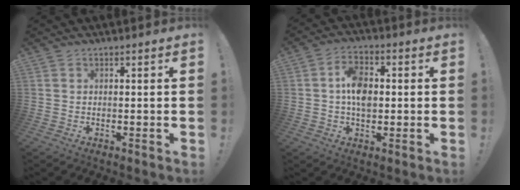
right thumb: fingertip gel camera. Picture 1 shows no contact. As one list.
[{"total": 9.3, "force": [0.1, 6.2, 7.0], "torque": [-0.121, 0.013, 0.003]}]